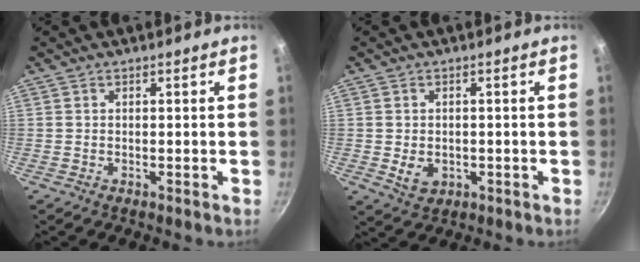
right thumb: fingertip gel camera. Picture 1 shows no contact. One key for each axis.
{"total": 4.0, "fx": -0.6, "fy": 3.1, "fz": 2.4, "tx": -0.033, "ty": -0.004, "tz": -0.001}